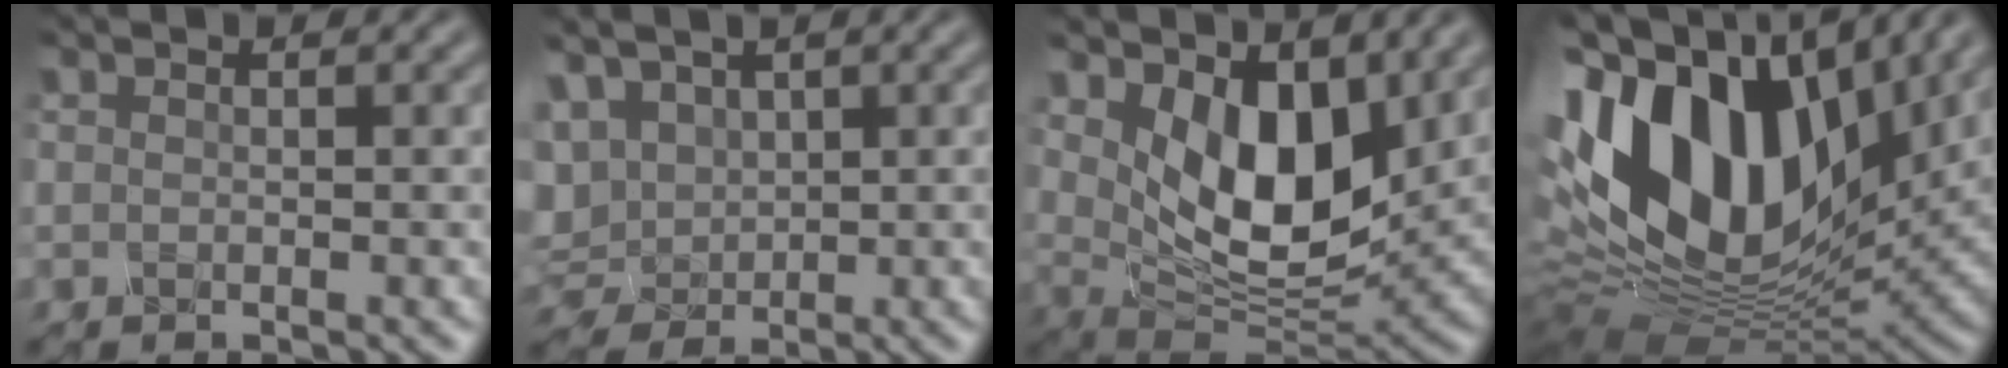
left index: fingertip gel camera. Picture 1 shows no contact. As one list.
[{"total": 5.5, "force": [2.2, 4.1, 3.0], "torque": [-0.097, 0.021, 0.057]}, {"total": 7.2, "force": [2.4, 4.1, 5.3], "torque": [-0.102, -0.024, 0.049]}, {"total": 17.1, "force": [3.9, 10.9, 12.7], "torque": [-0.275, 0.014, 0.069]}]